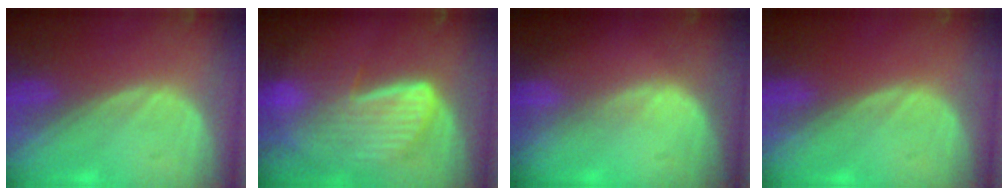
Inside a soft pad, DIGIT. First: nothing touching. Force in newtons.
{"total": 9.1, "press": 8.0, "slide": 4.3}
{"total": 1.5, "press": 1.0, "slide": 1.1}
{"total": 0.0}